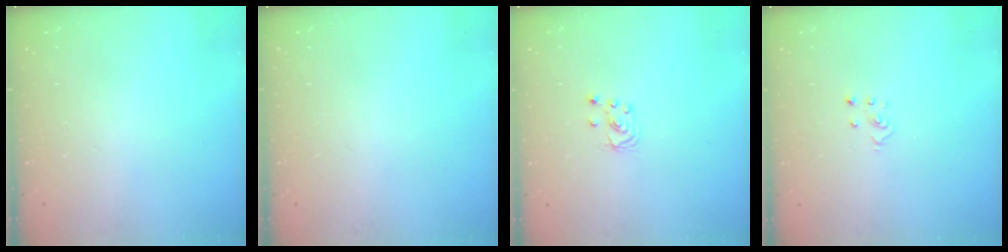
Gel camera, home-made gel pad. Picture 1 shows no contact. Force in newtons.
{"total": 0.0}
{"total": 3.1, "press": 3.1, "slide": 0.2}
{"total": 2.8, "press": 2.8, "slide": 0.3}